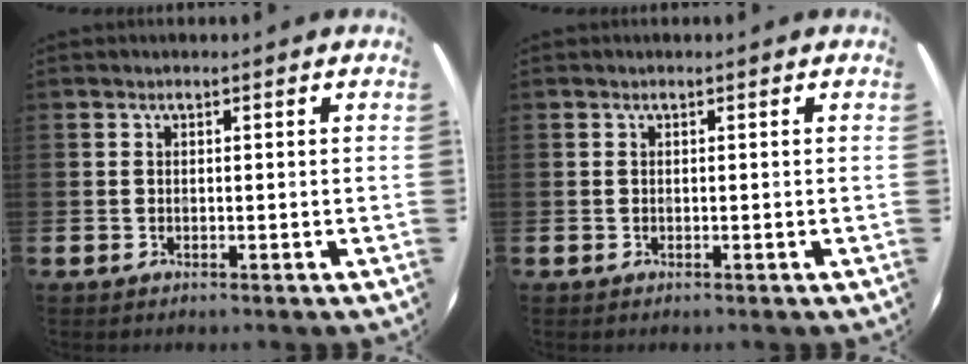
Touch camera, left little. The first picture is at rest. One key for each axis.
{"total": 0.0}